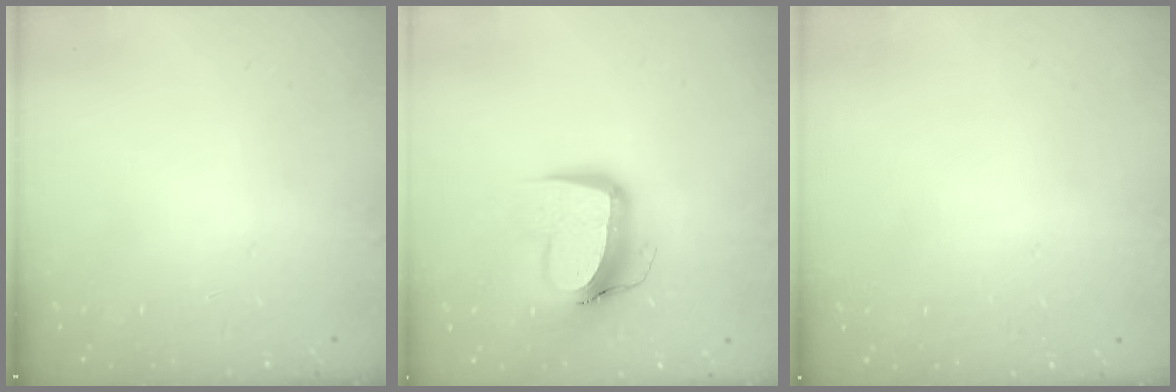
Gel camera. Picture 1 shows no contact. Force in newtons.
{"total": 13.1, "press": 13.0, "slide": 1.6}
{"total": 0.0}